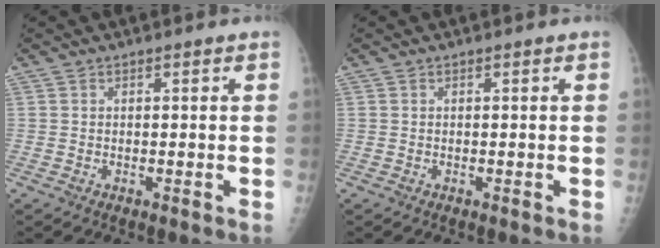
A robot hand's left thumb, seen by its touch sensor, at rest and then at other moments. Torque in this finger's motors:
{"motor_torque": [0.00, 0.00, 0.00, 0.00, 0.00]}